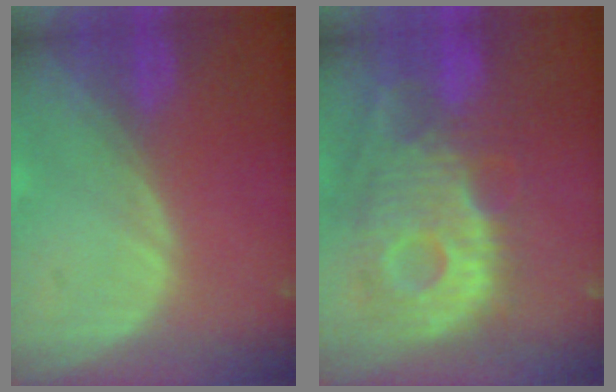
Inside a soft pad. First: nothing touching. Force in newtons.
{"total": 13.0, "press": 11.3, "slide": 6.4}